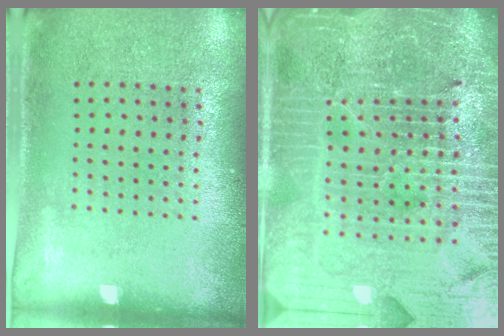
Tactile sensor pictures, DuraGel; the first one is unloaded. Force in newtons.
{"total": 6.6, "press": 5.8, "slide": 3.0}